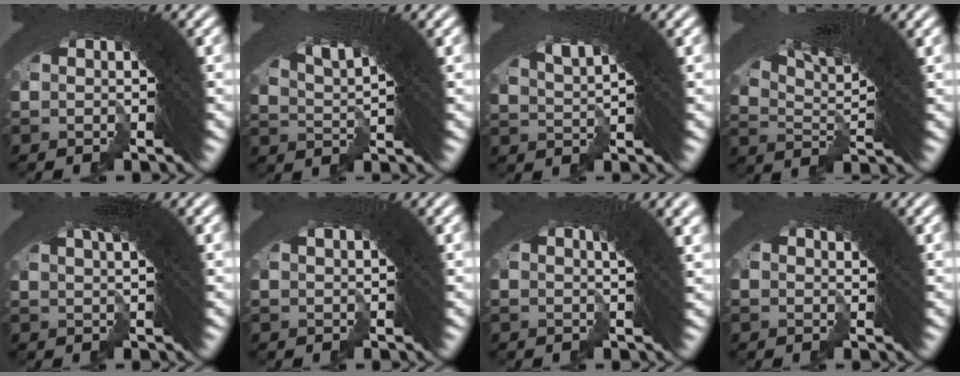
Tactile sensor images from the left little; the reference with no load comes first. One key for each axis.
{"total": 6.4, "fx": 4.5, "fy": -0.5, "fz": 4.5, "tx": -0.077, "ty": 0.022, "tz": 0.073}
{"total": 6.0, "fx": 4.7, "fy": -0.7, "fz": 3.6, "tx": -0.057, "ty": 0.031, "tz": 0.075}
{"total": 8.6, "fx": 5.7, "fy": 0.1, "fz": 6.5, "tx": -0.117, "ty": 0.016, "tz": 0.096}
{"total": 5.8, "fx": 3.8, "fy": -0.5, "fz": 4.4, "tx": -0.051, "ty": 0.045, "tz": 0.052}
{"total": 1.9, "fx": 1.0, "fy": -1.6, "fz": 0.2, "tx": -0.002, "ty": 0.009, "tz": 0.019}
{"total": 4.2, "fx": 2.4, "fy": -0.3, "fz": 3.4, "tx": -0.035, "ty": 0.036, "tz": 0.029}
{"total": 1.0, "fx": 0.3, "fy": -0.7, "fz": 0.6, "tx": -0.012, "ty": -0.002, "tz": 0.009}